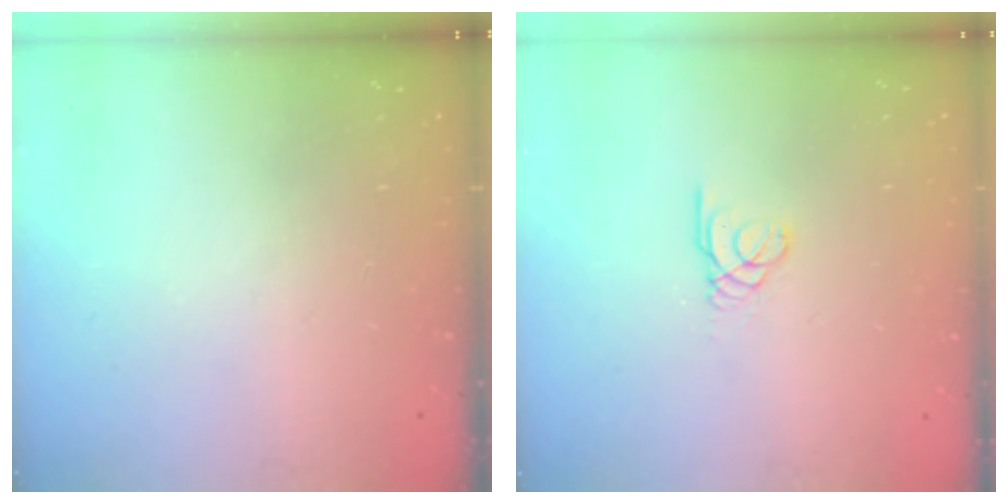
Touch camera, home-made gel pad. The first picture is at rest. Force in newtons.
{"total": 1.7, "press": 1.7, "slide": 0.2}